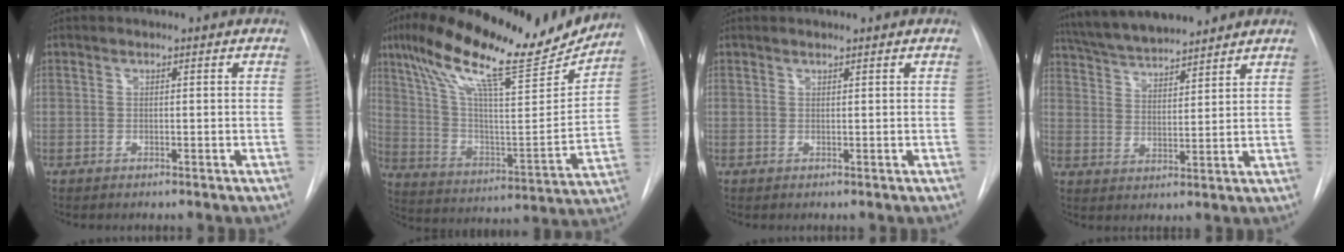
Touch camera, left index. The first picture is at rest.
{"total": 23.4, "force": [18.7, 3.8, 13.6], "torque": [-0.239, 0.002, 0.298]}
{"total": 0.9, "force": [0.8, 0.0, 0.5], "torque": [-0.010, 0.011, 0.016]}
{"total": 12.7, "force": [11.5, 1.6, 5.0], "torque": [-0.091, 0.023, 0.198]}